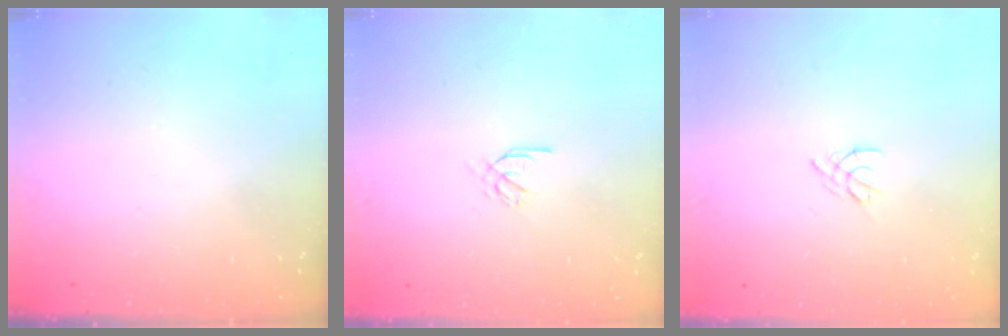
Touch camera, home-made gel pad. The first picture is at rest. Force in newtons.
{"total": 2.6, "press": 2.6, "slide": 0.4}
{"total": 2.5, "press": 2.4, "slide": 0.6}